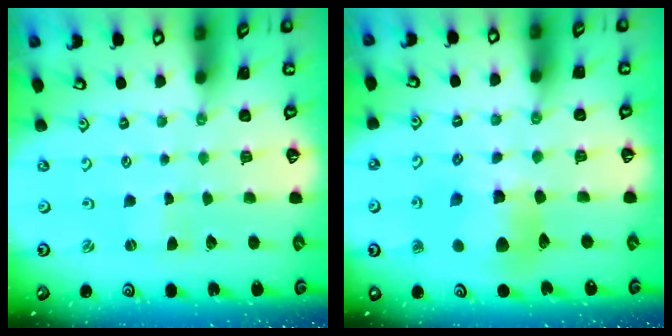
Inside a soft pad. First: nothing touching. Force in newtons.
{"total": 11.2, "press": 11.2, "slide": 1.4}